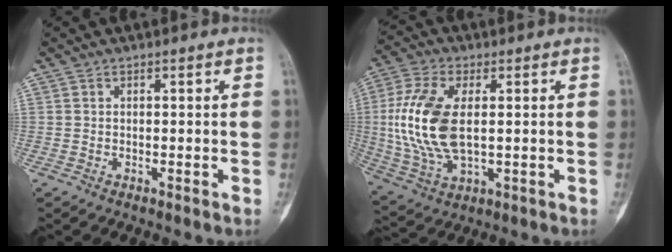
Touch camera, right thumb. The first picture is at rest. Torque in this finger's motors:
{"motor_torque": [1.64, 1.44, 1.08, -1.24, 0.47]}